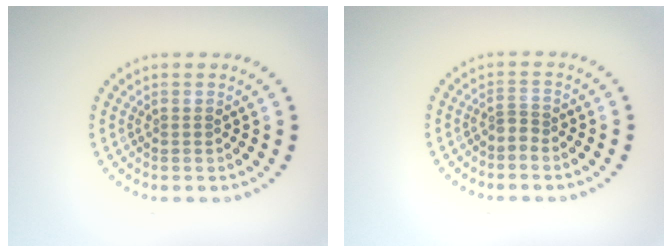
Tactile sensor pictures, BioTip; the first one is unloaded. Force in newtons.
{"total": 1.0, "press": 0.6, "slide": 0.8}